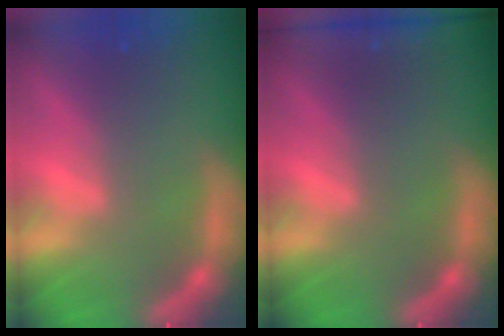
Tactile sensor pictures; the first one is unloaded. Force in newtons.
{"total": 7.0}